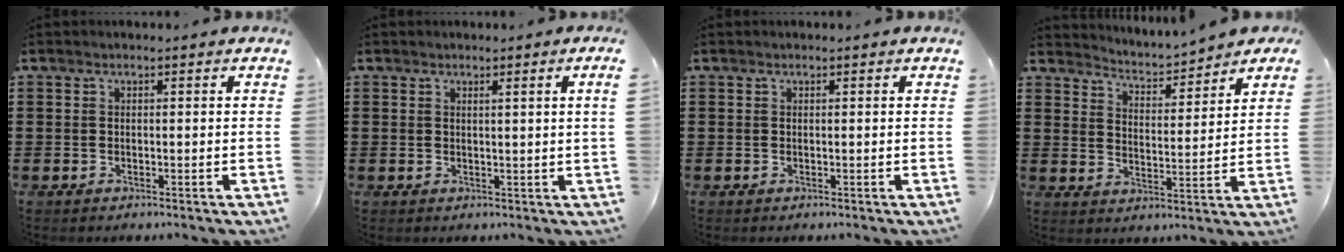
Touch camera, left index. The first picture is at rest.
{"total": 1.7, "force": [0.9, -0.8, 1.2], "torque": [-0.023, -0.009, 0.015]}
{"total": 0.0}
{"total": 3.0, "force": [3.0, 0.2, 0.0], "torque": [-0.023, -0.029, 0.043]}